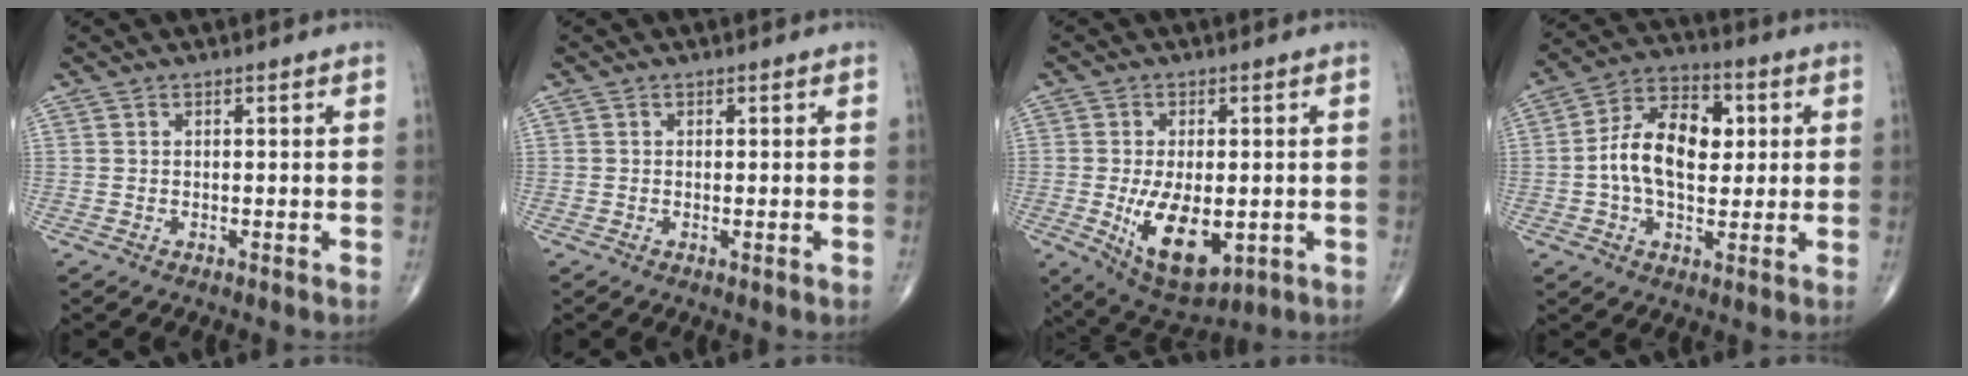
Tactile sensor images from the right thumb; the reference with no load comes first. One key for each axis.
{"total": 1.1, "fx": -0.2, "fy": 0.1, "fz": 1.0, "tx": -0.019, "ty": -0.004, "tz": -0.003}
{"total": 12.7, "fx": -2.5, "fy": 6.5, "fz": 10.5, "tx": -0.166, "ty": -0.014, "tz": -0.021}
{"total": 13.6, "fx": 0.9, "fy": 8.3, "fz": 10.7, "tx": -0.166, "ty": 0.020, "tz": 0.007}